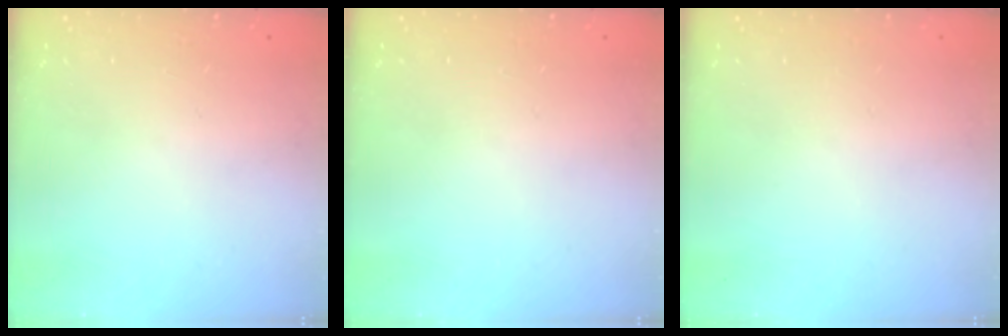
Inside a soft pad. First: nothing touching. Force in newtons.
{"total": 0.0}
{"total": 0.0}